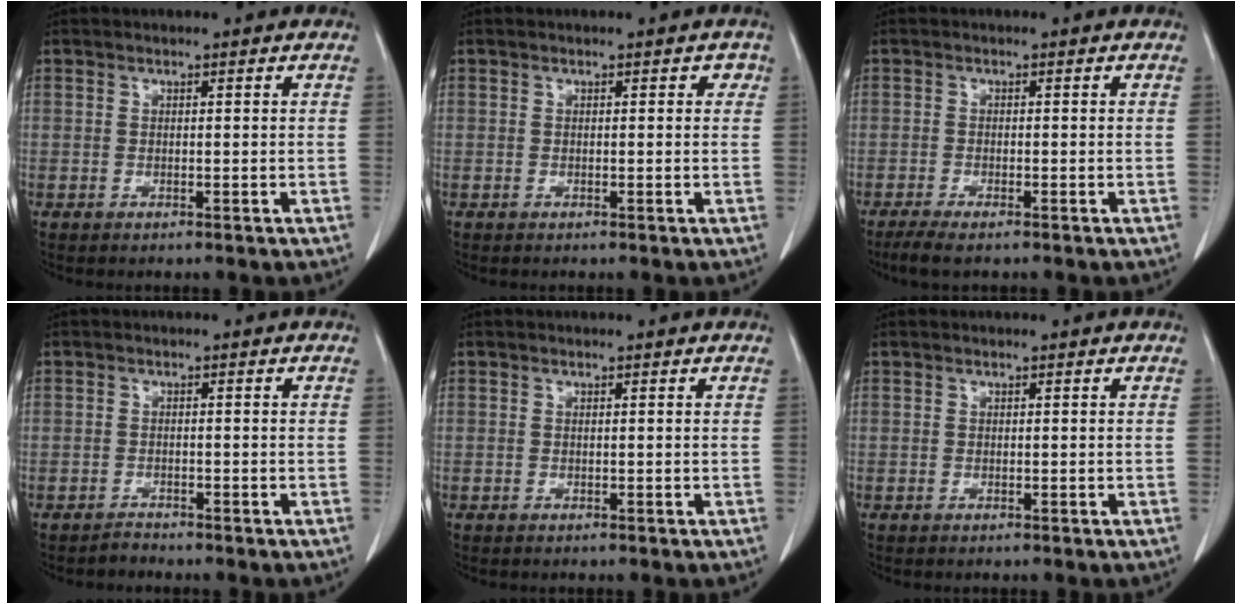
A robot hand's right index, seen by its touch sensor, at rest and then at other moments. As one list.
[{"total": 1.0, "force": [0.3, 0.8, 0.6], "torque": [0.002, 0.005, -0.002]}, {"total": 3.4, "force": [-2.6, 0.4, 2.2], "torque": [-0.039, -0.009, -0.045]}, {"total": 1.2, "force": [-1.1, 0.3, -0.4], "torque": [0.013, -0.003, -0.023]}, {"total": 0.0}, {"total": 0.0}]